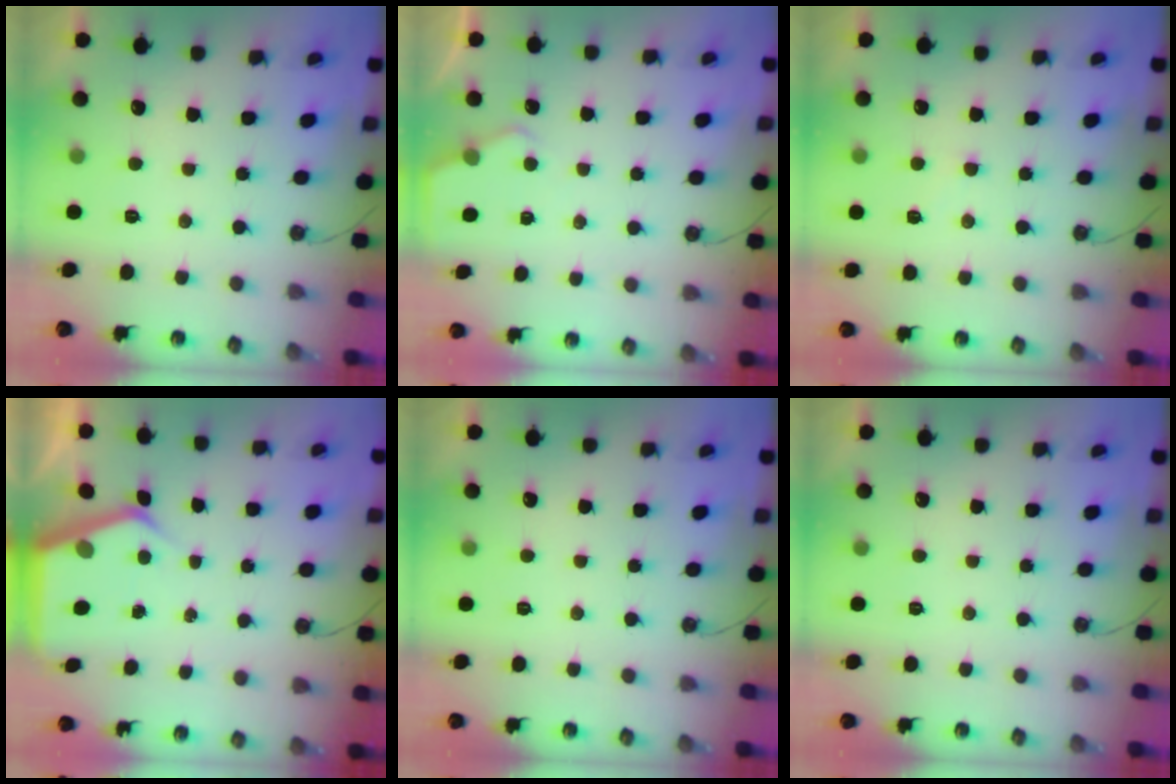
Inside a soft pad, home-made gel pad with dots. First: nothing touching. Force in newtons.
{"total": 3.2, "press": 3.1, "slide": 0.5}
{"total": 2.7, "press": 2.7, "slide": 0.4}
{"total": 4.5, "press": 4.4, "slide": 0.6}
{"total": 0.0}
{"total": 0.0}